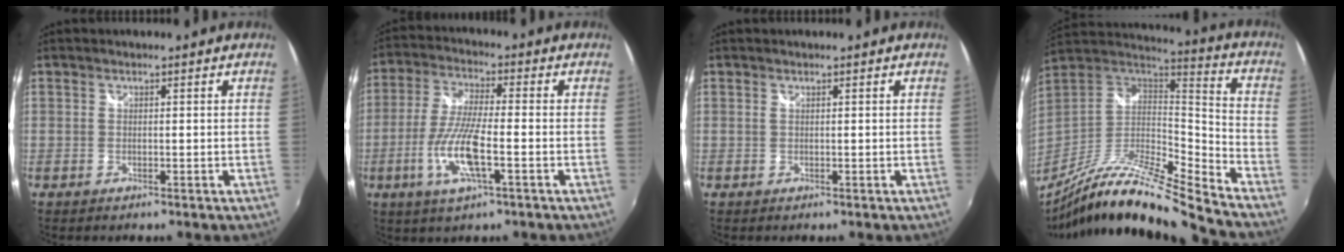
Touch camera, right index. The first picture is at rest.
{"total": 11.1, "force": [-3.4, 2.3, 10.3], "torque": [-0.215, -0.009, -0.067]}
{"total": 0.0}
{"total": 20.1, "force": [-16.3, 0.7, 11.8], "torque": [-0.208, -0.030, -0.299]}